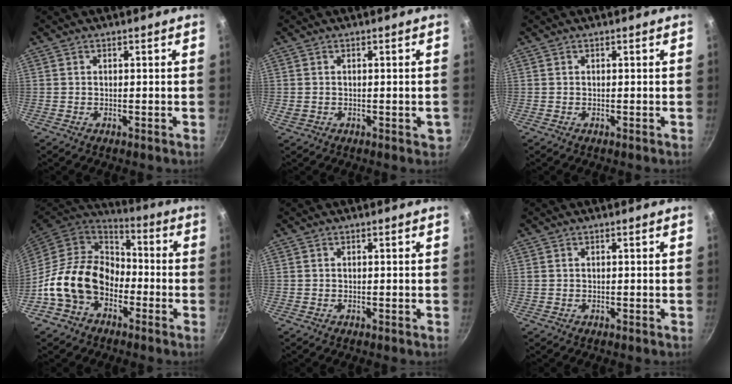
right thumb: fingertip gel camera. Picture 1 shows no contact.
{"total": 2.6, "force": [-0.3, 1.5, 2.1], "torque": [-0.021, 0.000, -0.003]}
{"total": 0.0}
{"total": 16.5, "force": [-5.3, 12.2, 9.8], "torque": [-0.137, 0.052, -0.112]}
{"total": 0.0}
{"total": 0.0}